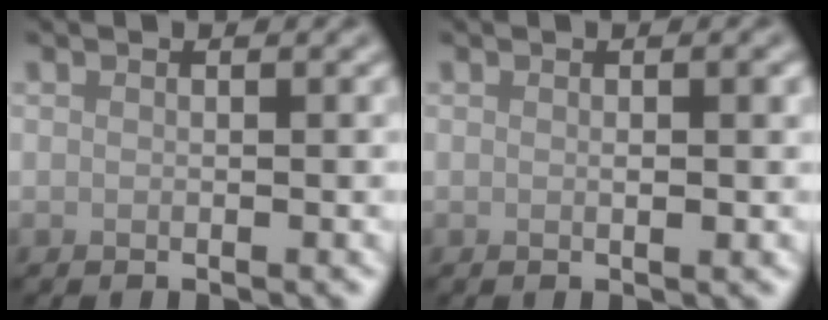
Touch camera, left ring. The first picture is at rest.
{"total": 1.2, "force": [0.1, 0.2, 1.2], "torque": [-0.016, -0.002, 0.001]}